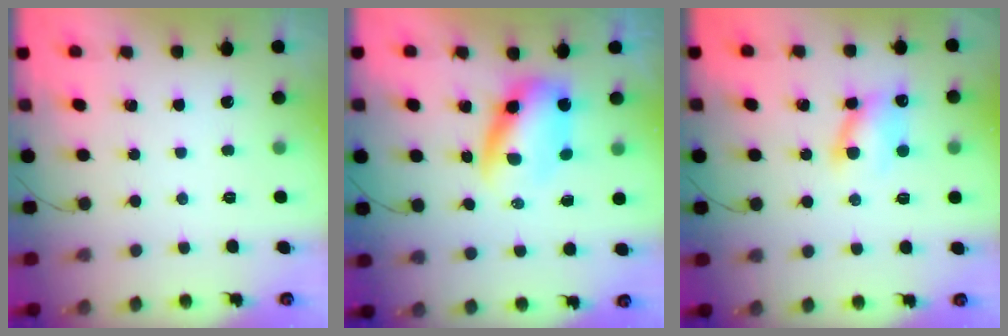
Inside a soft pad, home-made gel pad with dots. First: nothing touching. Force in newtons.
{"total": 5.8, "press": 5.8, "slide": 0.9}
{"total": 8.3, "press": 8.2, "slide": 1.3}